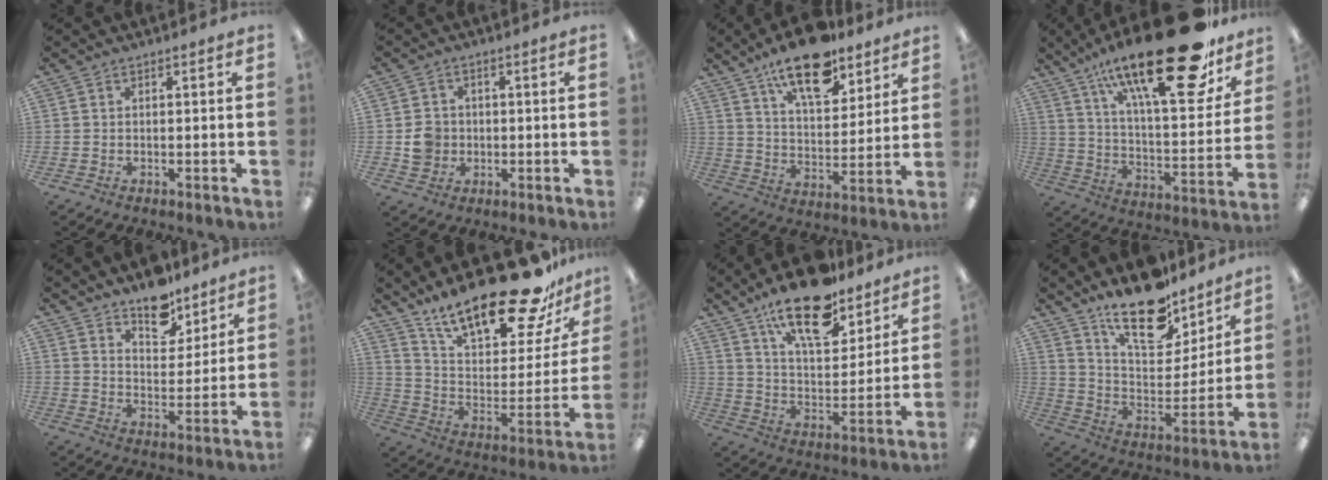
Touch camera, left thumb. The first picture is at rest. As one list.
[{"total": 5.0, "force": [-0.5, 4.7, 1.6], "torque": [-0.016, 0.005, -0.009]}, {"total": 16.8, "force": [12.2, 6.9, 9.1], "torque": [-0.146, -0.063, 0.211]}, {"total": 29.8, "force": [20.0, 8.8, 20.2], "torque": [-0.311, -0.127, 0.324]}, {"total": 10.1, "force": [8.5, 4.8, 2.8], "torque": [-0.021, -0.064, 0.153]}, {"total": 25.1, "force": [18.8, 7.8, 14.6], "torque": [-0.235, -0.122, 0.317]}, {"total": 19.4, "force": [14.2, 7.6, 10.7], "torque": [-0.181, -0.077, 0.243]}, {"total": 19.6, "force": [15.3, 8.0, 9.3], "torque": [-0.152, -0.103, 0.266]}]